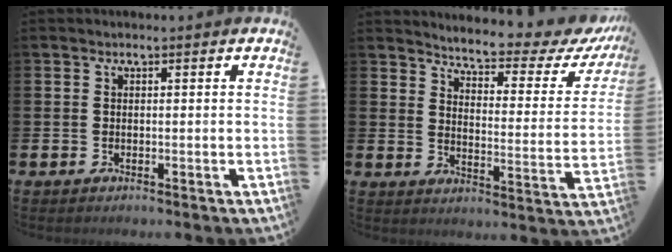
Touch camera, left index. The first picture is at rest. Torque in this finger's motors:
{"motor_torque": [1.04, -1.10, 0.41, 0.06]}